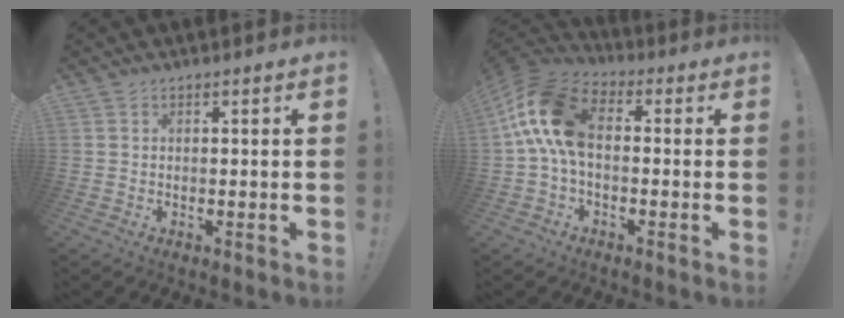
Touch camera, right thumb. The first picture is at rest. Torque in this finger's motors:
{"motor_torque": [2.10, 2.93, 1.16, -0.81, 0.46]}